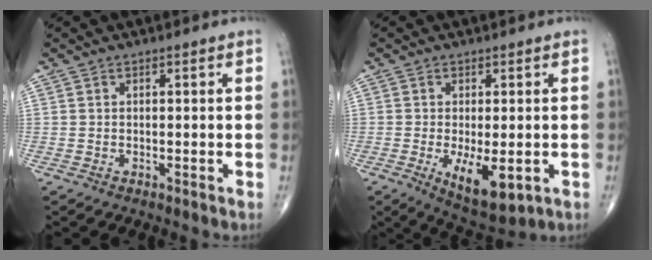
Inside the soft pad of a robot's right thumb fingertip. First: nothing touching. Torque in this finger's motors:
{"motor_torque": [-0.20, 0.15, 0.12, -0.09, 0.23]}